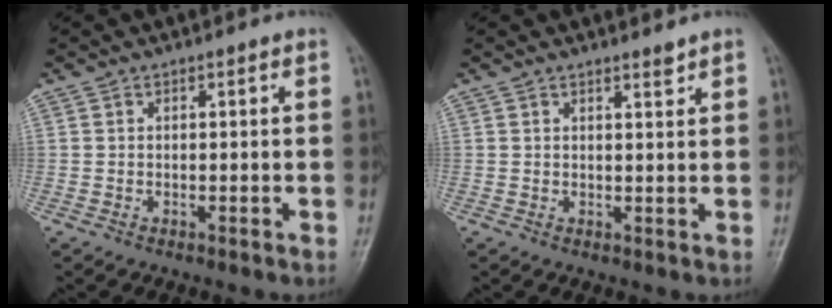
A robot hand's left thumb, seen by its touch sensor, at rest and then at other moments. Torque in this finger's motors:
{"motor_torque": [-0.13, 0.04, 0.01, -0.08, 0.02]}